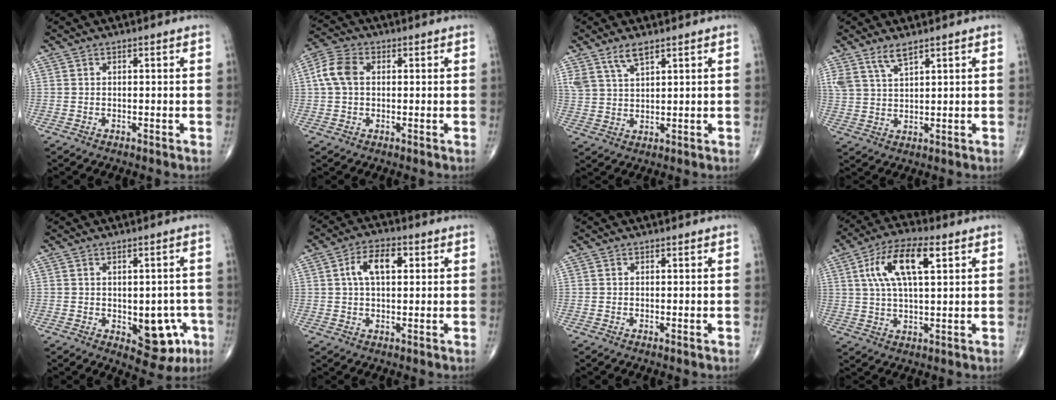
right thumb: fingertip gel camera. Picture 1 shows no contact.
{"total": 6.1, "force": [0.9, 4.2, 4.4], "torque": [-0.097, 0.017, 0.012]}
{"total": 4.8, "force": [3.4, 1.6, 2.9], "torque": [-0.057, -0.014, 0.073]}
{"total": 4.3, "force": [3.2, 1.1, 2.6], "torque": [-0.053, -0.014, 0.069]}
{"total": 9.3, "force": [-2.6, 5.2, 7.3], "torque": [-0.047, 0.006, -0.022]}
{"total": 7.3, "force": [1.8, 3.9, 5.9], "torque": [-0.103, 0.013, 0.029]}
{"total": 0.0}
{"total": 12.3, "force": [4.1, 4.8, 10.5], "torque": [-0.201, 0.009, 0.073]}